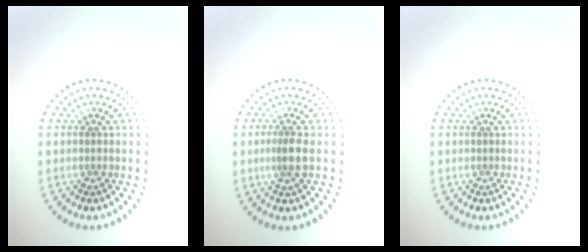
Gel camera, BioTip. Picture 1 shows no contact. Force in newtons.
{"total": 1.9, "press": 1.6, "slide": 1.1}
{"total": 0.0}